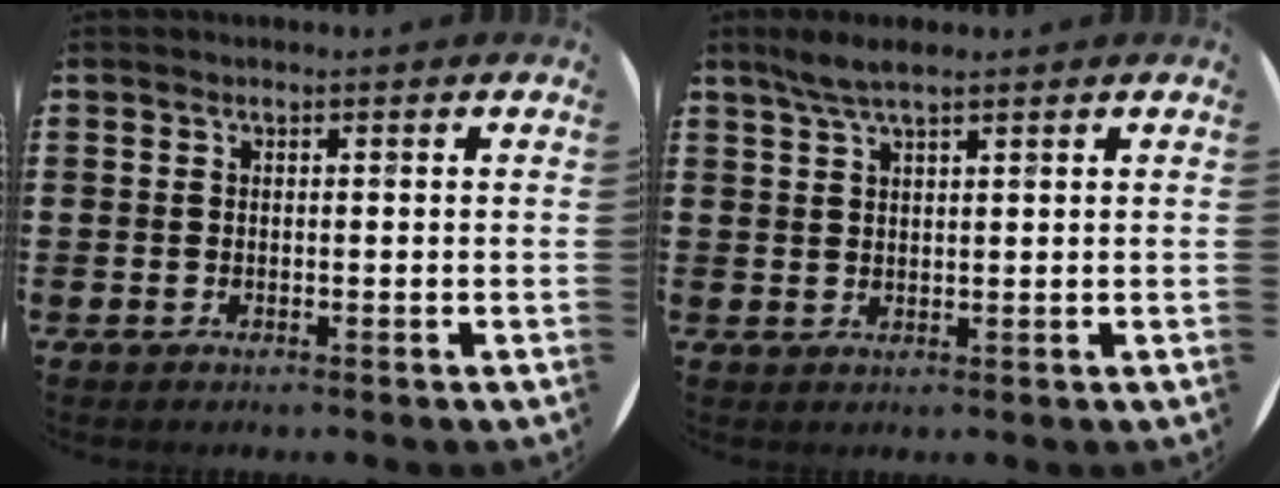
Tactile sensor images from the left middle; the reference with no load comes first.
{"total": 3.3, "force": [2.5, 0.4, 2.1], "torque": [-0.045, 0.004, 0.044]}